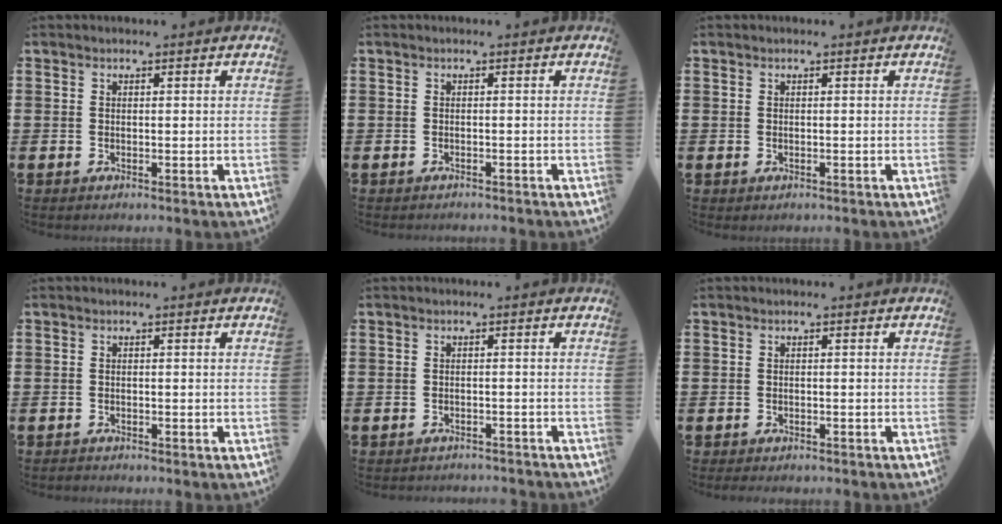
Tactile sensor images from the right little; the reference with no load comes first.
{"total": 0.5, "force": [-0.5, 0.0, -0.1], "torque": [0.000, -0.002, -0.011]}
{"total": 0.0}
{"total": 0.5, "force": [-0.5, 0.1, -0.1], "torque": [0.000, -0.001, -0.012]}
{"total": 1.2, "force": [-1.2, 0.0, -0.1], "torque": [-0.002, 0.003, -0.025]}
{"total": 0.6, "force": [-0.5, 0.2, 0.1], "torque": [-0.005, -0.002, -0.011]}